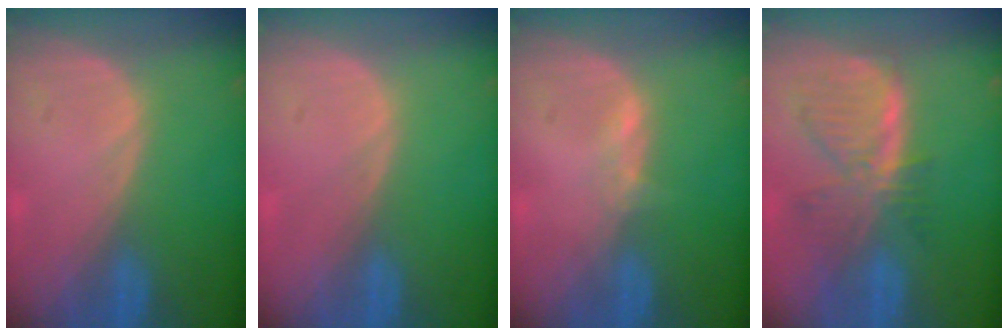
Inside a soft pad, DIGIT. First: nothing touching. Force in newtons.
{"total": 0.0}
{"total": 1.1, "press": 1.1, "slide": 0.3}
{"total": 7.8, "press": 7.0, "slide": 3.4}